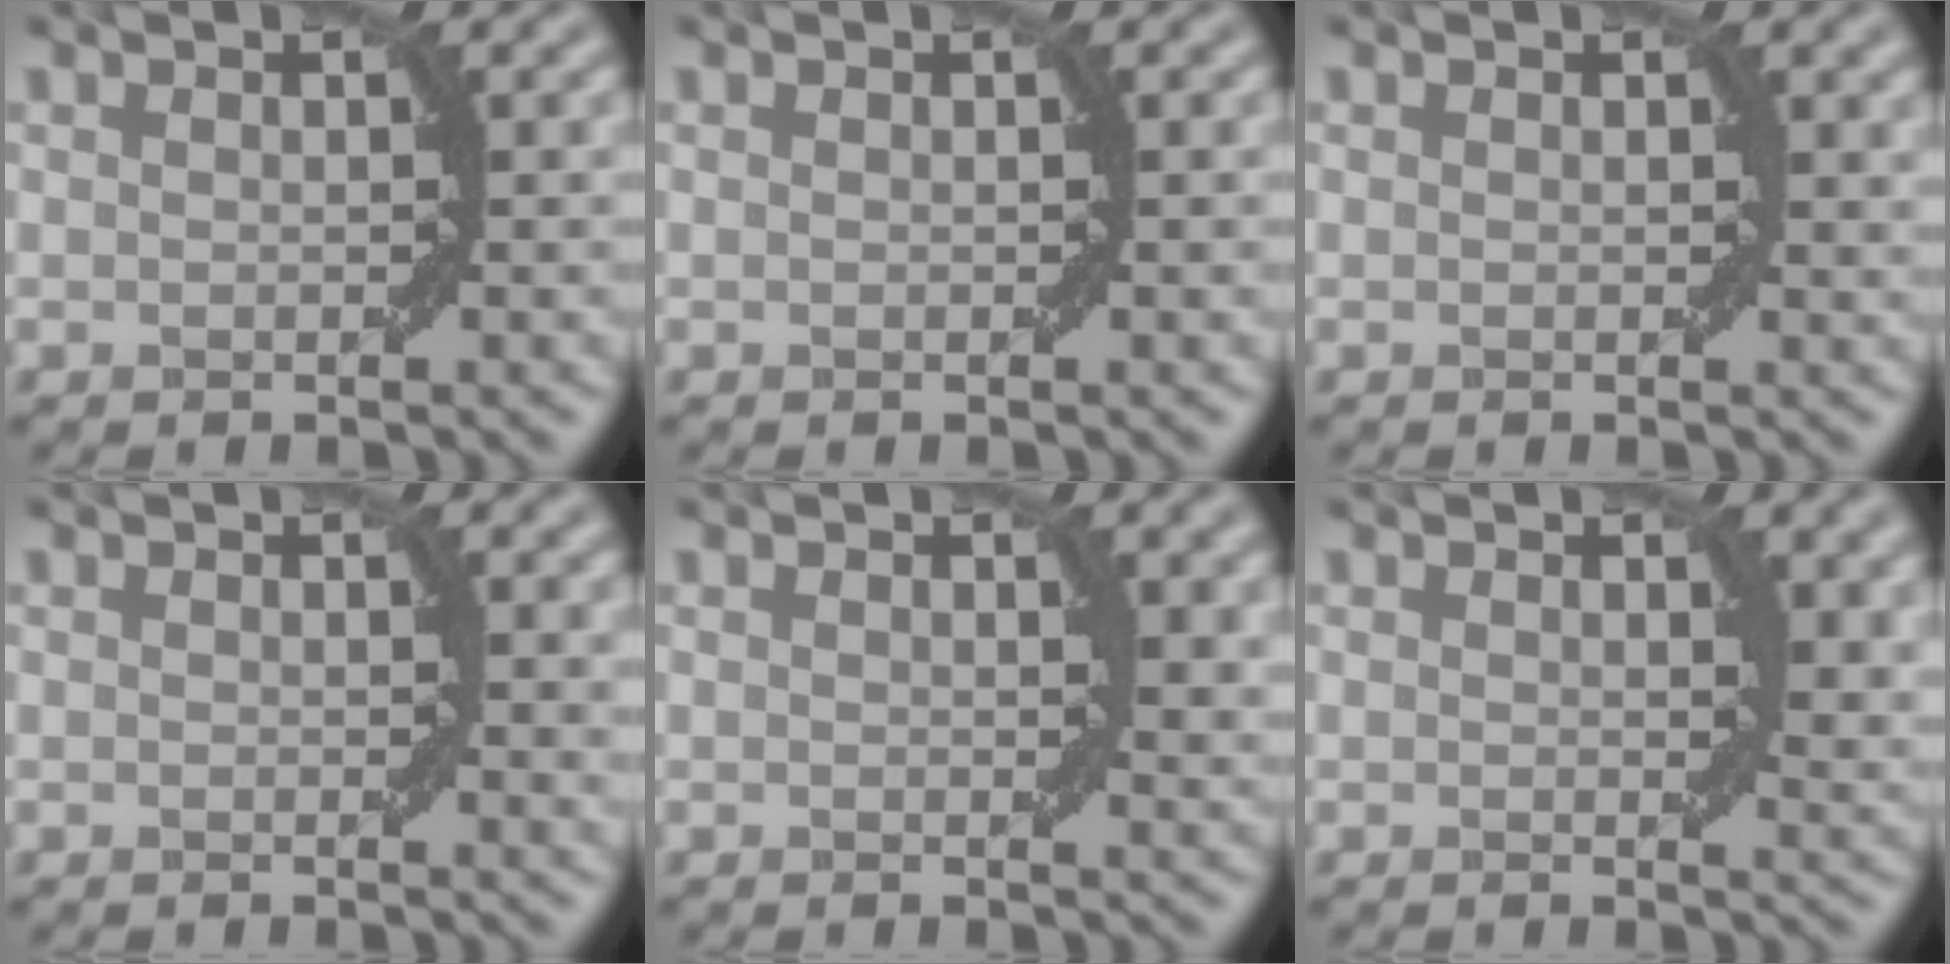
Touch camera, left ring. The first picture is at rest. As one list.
[{"total": 0.0}, {"total": 0.7, "force": [0.4, 0.4, 0.5], "torque": [-0.001, -0.004, 0.007]}, {"total": 1.1, "force": [0.5, 0.2, 1.0], "torque": [-0.007, -0.004, 0.007]}, {"total": 1.5, "force": [0.8, 0.6, 1.2], "torque": [-0.011, -0.006, 0.014]}, {"total": 2.7, "force": [1.1, 1.2, 2.1], "torque": [-0.024, -0.007, 0.019]}]